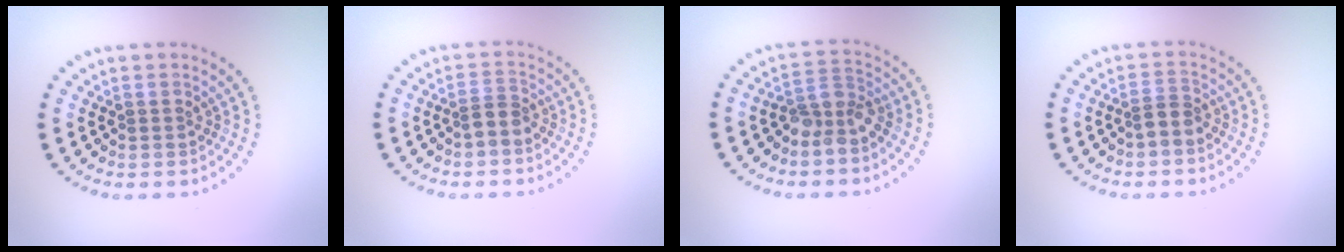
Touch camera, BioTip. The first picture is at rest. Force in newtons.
{"total": 1.7, "press": 1.2, "slide": 1.2}
{"total": 3.0, "press": 2.3, "slide": 1.9}
{"total": 1.7, "press": 1.2, "slide": 1.2}